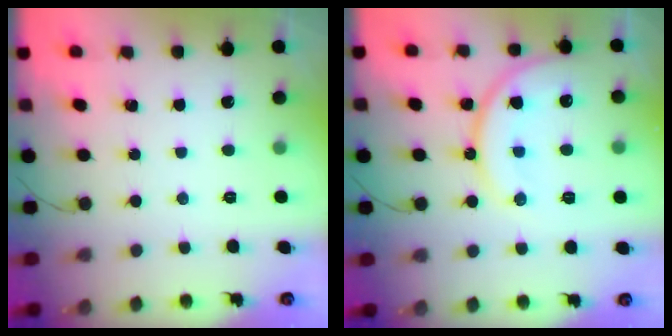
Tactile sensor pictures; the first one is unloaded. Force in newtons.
{"total": 14.8, "press": 14.7, "slide": 1.5}